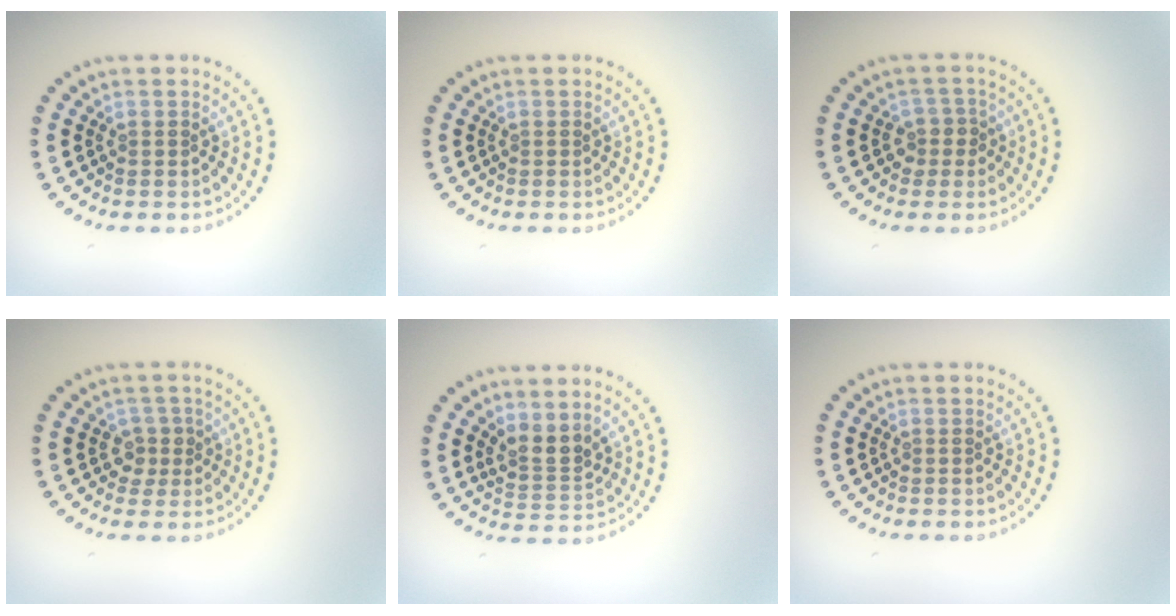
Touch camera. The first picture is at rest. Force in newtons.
{"total": 0.0}
{"total": 1.9, "press": 1.5, "slide": 1.1}
{"total": 1.6, "press": 1.3, "slide": 0.9}
{"total": 2.6, "press": 1.9, "slide": 1.7}
{"total": 0.0}